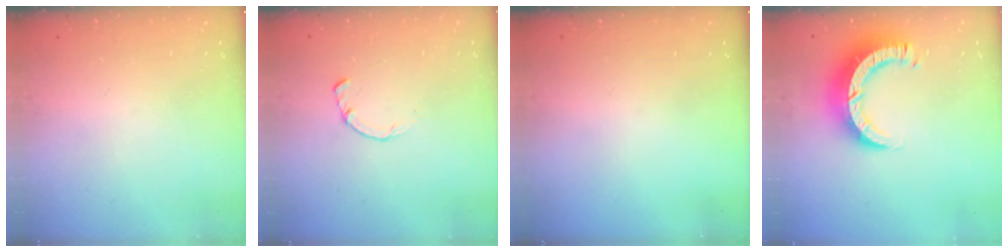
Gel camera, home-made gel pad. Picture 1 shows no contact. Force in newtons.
{"total": 1.7, "press": 1.7, "slide": 0.2}
{"total": 0.0}
{"total": 10.0, "press": 9.9, "slide": 1.2}